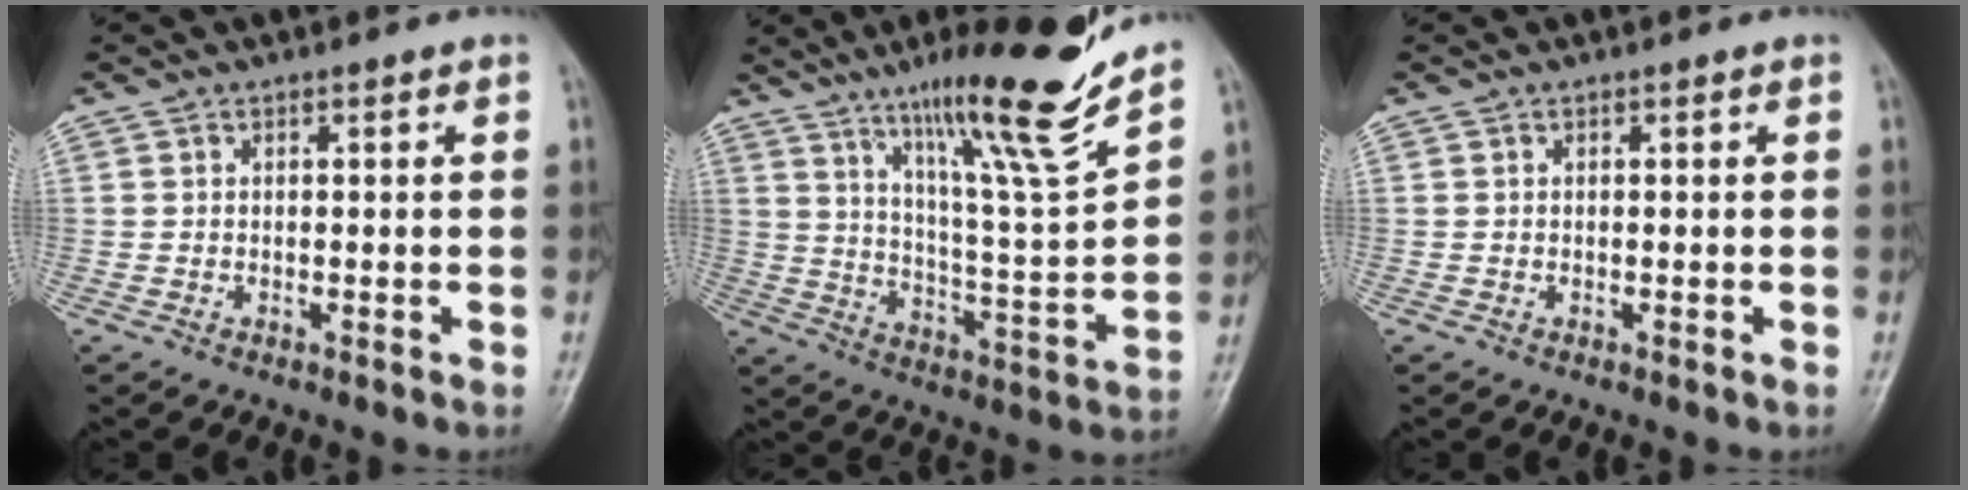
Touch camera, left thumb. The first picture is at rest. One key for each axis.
{"total": 18.6, "fx": 13.5, "fy": 0.8, "fz": 12.8, "tx": -0.180, "ty": -0.082, "tz": 0.223}
{"total": 0.0}